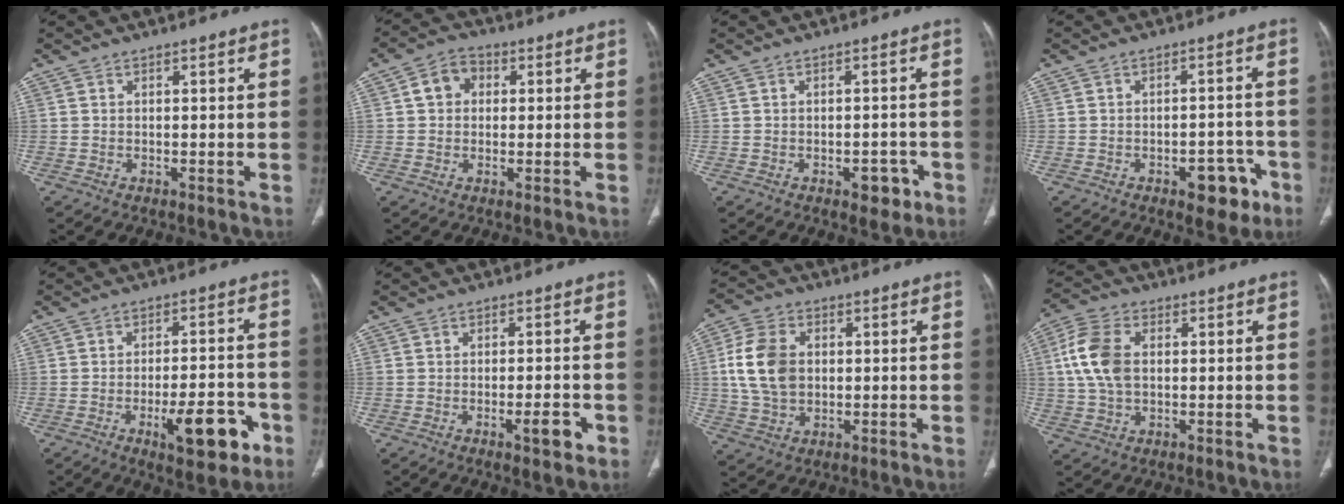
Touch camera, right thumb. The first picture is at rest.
{"total": 5.4, "force": [1.0, 4.4, 3.0], "torque": [-0.036, 0.012, 0.009]}
{"total": 3.8, "force": [-1.9, 2.2, 2.4], "torque": [-0.012, 0.011, -0.020]}
{"total": 7.2, "force": [-3.7, 3.8, 4.8], "torque": [-0.030, 0.030, -0.041]}
{"total": 11.2, "force": [-5.1, 4.0, 9.2], "torque": [-0.119, 0.025, -0.067]}
{"total": 4.3, "force": [-1.8, 1.2, 3.7], "torque": [-0.050, 0.003, -0.023]}
{"total": 11.2, "force": [1.1, 8.1, 7.6], "torque": [-0.138, 0.004, 0.022]}
{"total": 10.0, "force": [1.3, 6.4, 7.5], "torque": [-0.159, 0.011, 0.025]}